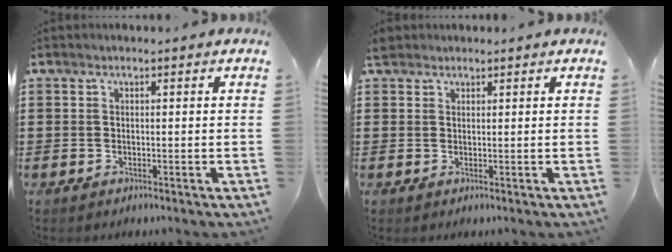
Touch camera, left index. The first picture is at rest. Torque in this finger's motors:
{"motor_torque": [0.33, -0.32, 0.00, 0.00]}